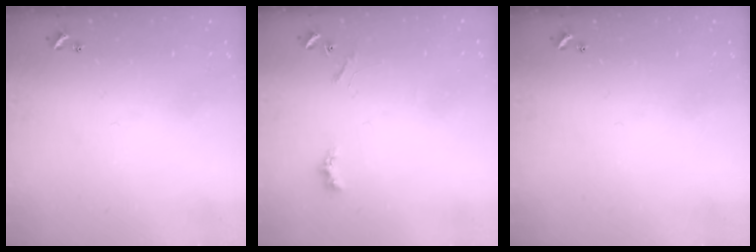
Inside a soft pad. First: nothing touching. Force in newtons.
{"total": 1.8, "press": 1.8, "slide": 0.5}
{"total": 0.0}